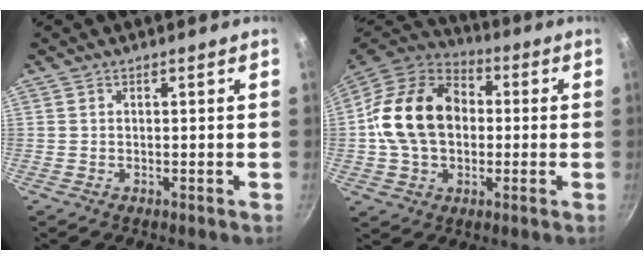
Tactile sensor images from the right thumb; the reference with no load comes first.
{"total": 18.9, "force": [0.2, 13.8, 12.9], "torque": [-0.218, 0.026, -0.002]}